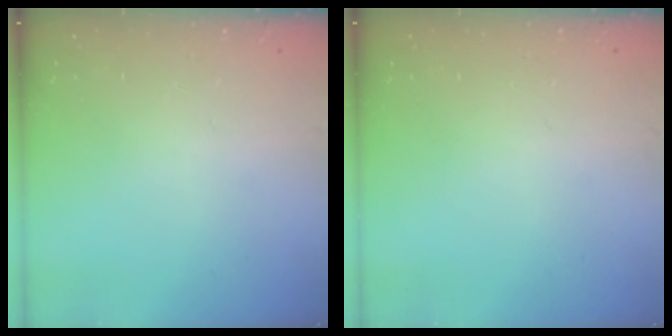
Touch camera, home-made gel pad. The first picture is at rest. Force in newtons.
{"total": 0.0}